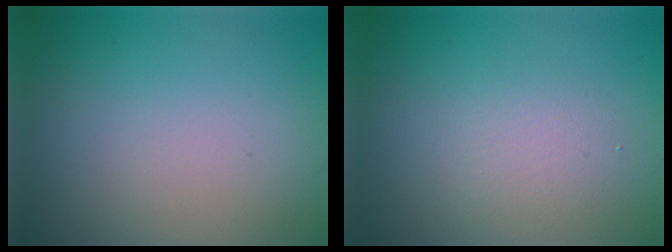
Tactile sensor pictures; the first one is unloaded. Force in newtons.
{"total": 2.5, "press": 2.5, "slide": 0.1}